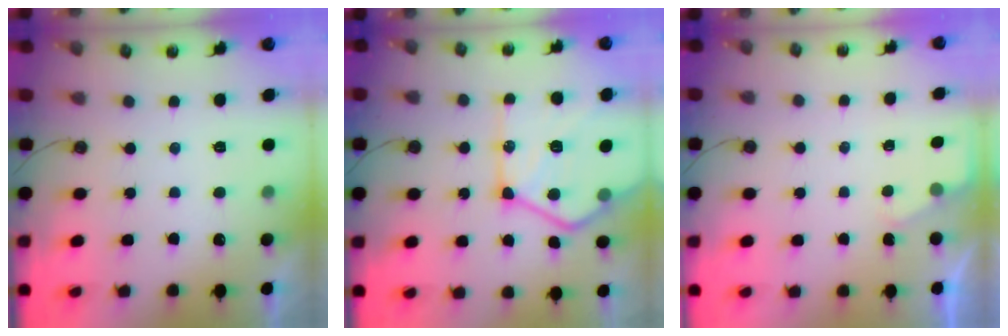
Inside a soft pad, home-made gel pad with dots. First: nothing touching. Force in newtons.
{"total": 22.0, "press": 21.9, "slide": 2.3}
{"total": 1.8, "press": 1.8, "slide": 0.3}